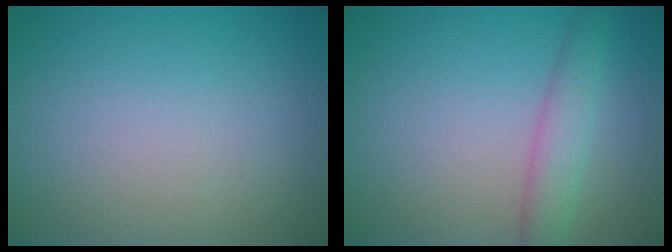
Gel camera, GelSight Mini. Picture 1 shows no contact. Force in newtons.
{"total": 2.9, "press": 2.9, "slide": 0.1}